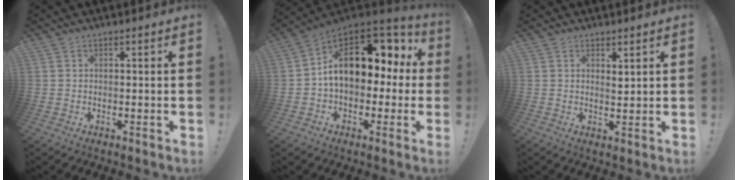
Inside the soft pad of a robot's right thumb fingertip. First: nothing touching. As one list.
[{"total": 17.4, "force": [3.9, 10.9, 13.0], "torque": [-0.179, -0.011, 0.075]}, {"total": 2.3, "force": [2.1, 0.9, 0.5], "torque": [0.009, -0.014, 0.033]}]